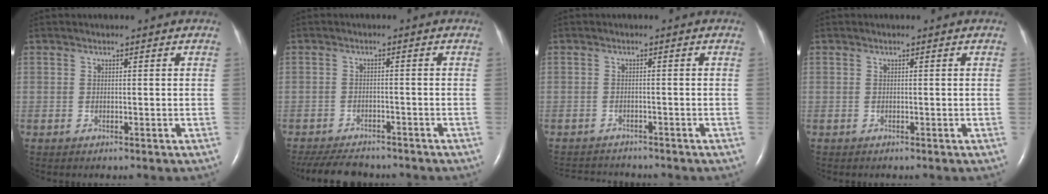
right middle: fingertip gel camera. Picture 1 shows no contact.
{"total": 9.5, "force": [-8.4, 2.8, 3.4], "torque": [-0.062, -0.011, -0.121]}
{"total": 5.7, "force": [-5.6, 0.9, 0.9], "torque": [-0.013, -0.003, -0.082]}
{"total": 0.0}